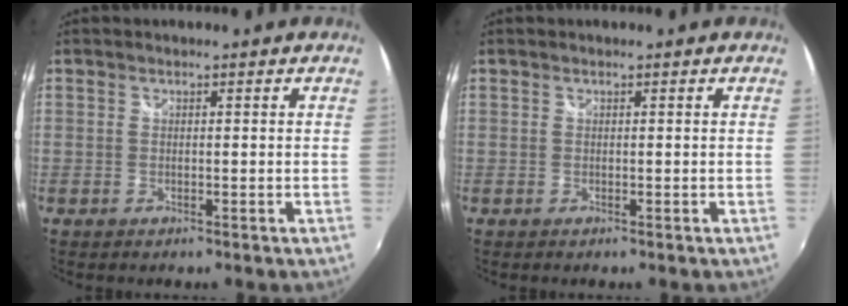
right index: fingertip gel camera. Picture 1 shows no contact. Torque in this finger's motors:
{"motor_torque": [0.01, 0.01, -0.01, -0.01]}